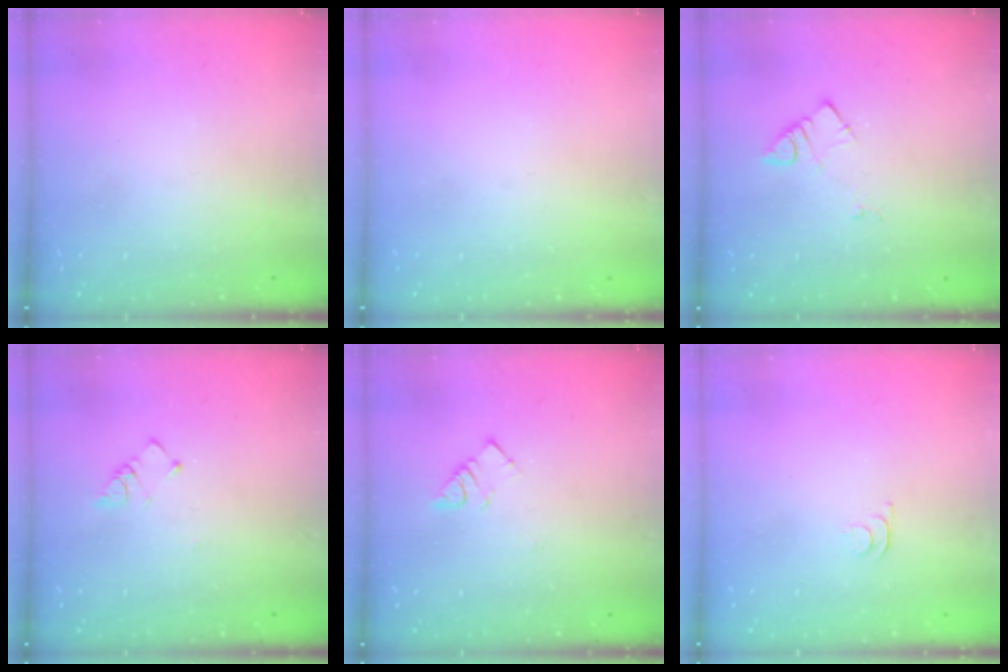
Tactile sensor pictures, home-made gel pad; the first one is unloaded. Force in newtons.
{"total": 0.0}
{"total": 3.8, "press": 3.8, "slide": 0.5}
{"total": 2.6, "press": 2.6, "slide": 0.5}
{"total": 3.6, "press": 3.5, "slide": 0.5}
{"total": 3.6, "press": 3.5, "slide": 0.8}